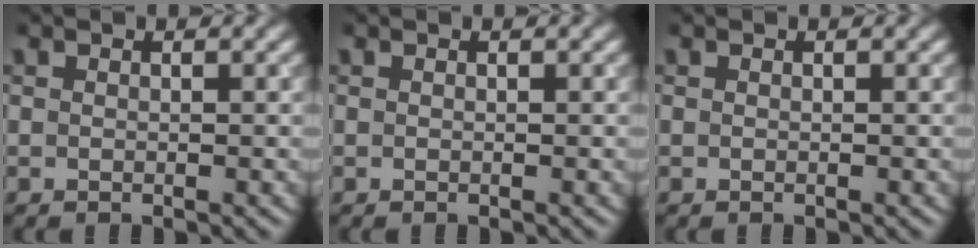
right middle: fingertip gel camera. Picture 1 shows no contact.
{"total": 0.0}
{"total": 0.0}